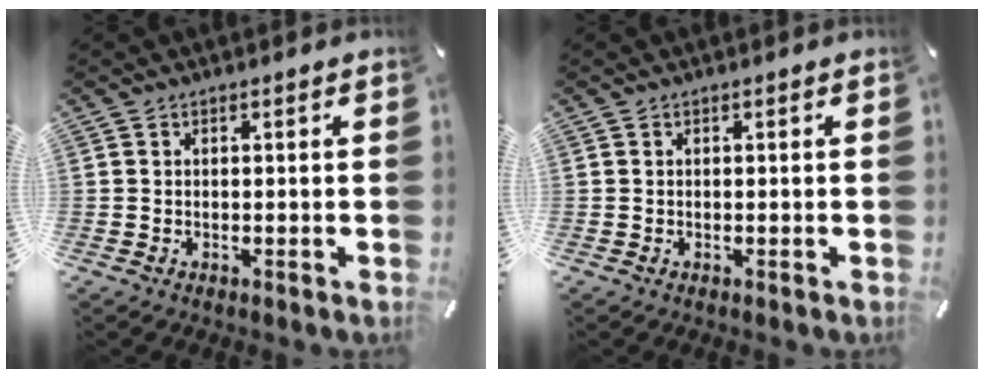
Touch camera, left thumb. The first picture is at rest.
{"total": 0.0}